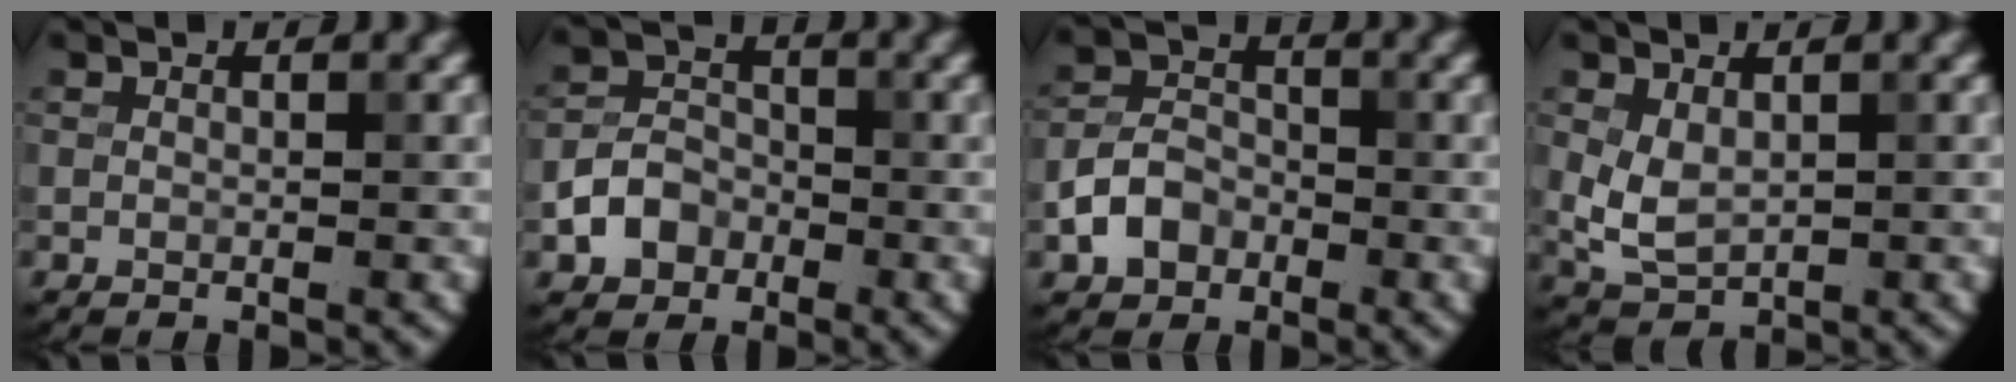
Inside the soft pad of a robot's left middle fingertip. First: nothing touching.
{"total": 3.5, "force": [-1.6, 2.7, 1.5], "torque": [-0.026, 0.005, -0.031]}
{"total": 3.7, "force": [-1.7, 2.7, 1.9], "torque": [-0.036, 0.004, -0.036]}
{"total": 3.0, "force": [0.5, 1.9, 2.2], "torque": [-0.052, -0.002, 0.016]}